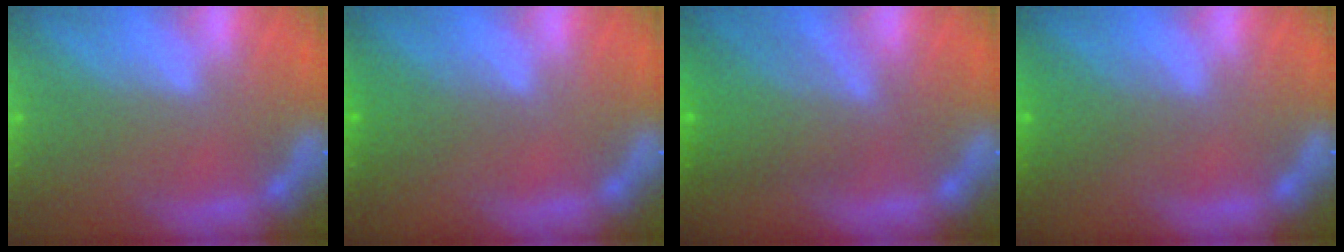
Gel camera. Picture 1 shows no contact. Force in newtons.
{"total": 2.0}
{"total": 6.5}
{"total": 2.4}